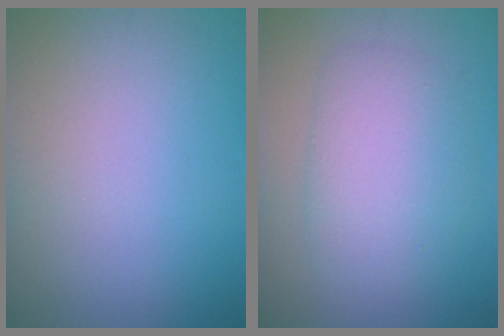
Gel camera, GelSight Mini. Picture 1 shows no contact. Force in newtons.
{"total": 3.8, "press": 3.8, "slide": 0.1}